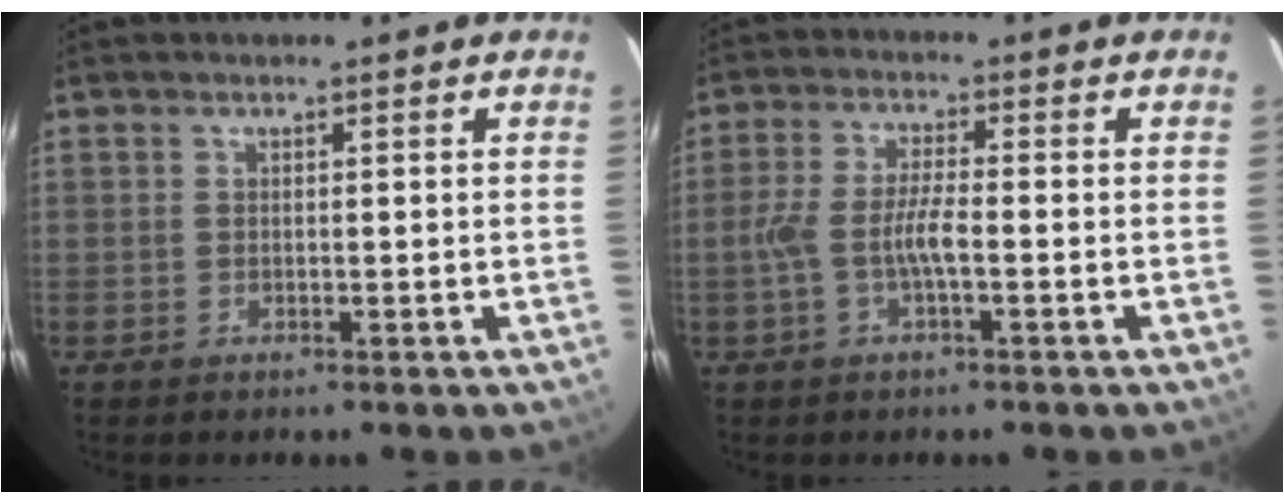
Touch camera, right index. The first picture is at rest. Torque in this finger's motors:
{"motor_torque": [1.14, -0.20, 0.68, 0.18]}